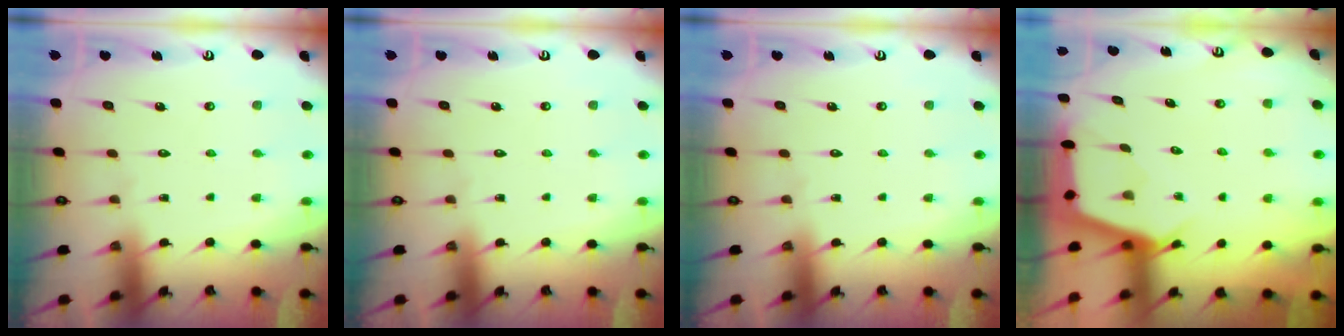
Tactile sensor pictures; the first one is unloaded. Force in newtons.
{"total": 0.0}
{"total": 0.0}
{"total": 2.7, "press": 2.7, "slide": 0.3}